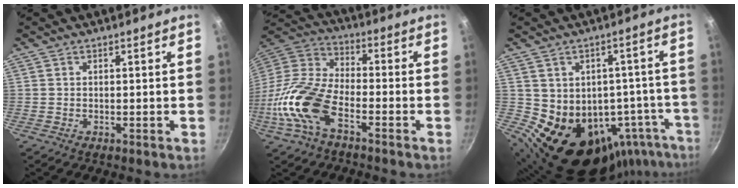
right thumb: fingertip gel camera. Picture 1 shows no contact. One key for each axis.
{"total": 16.7, "fx": -7.1, "fy": 8.4, "fz": 12.5, "tx": -0.249, "ty": 0.045, "tz": -0.158}
{"total": 17.6, "fx": -6.0, "fy": 14.0, "fz": 8.8, "tx": -0.057, "ty": 0.040, "tz": -0.046}